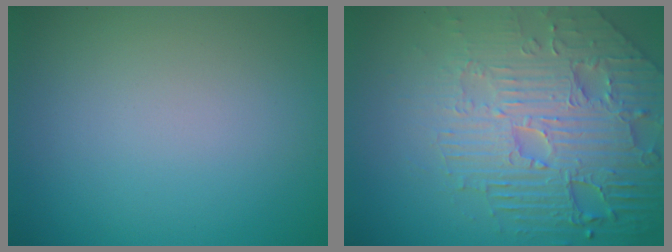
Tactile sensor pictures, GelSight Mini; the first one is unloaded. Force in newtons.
{"total": 8.7, "press": 6.1, "slide": 6.2}